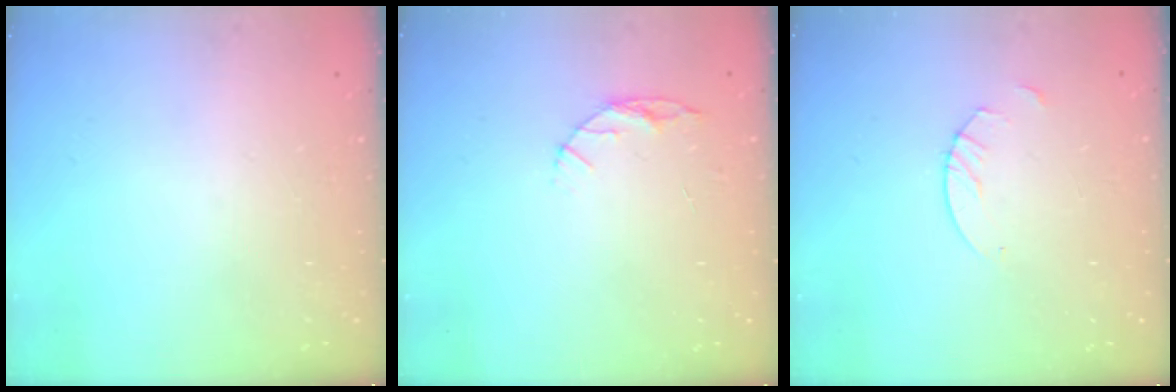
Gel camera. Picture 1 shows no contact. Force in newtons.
{"total": 5.1, "press": 5.1, "slide": 0.5}
{"total": 2.7, "press": 2.7, "slide": 0.2}